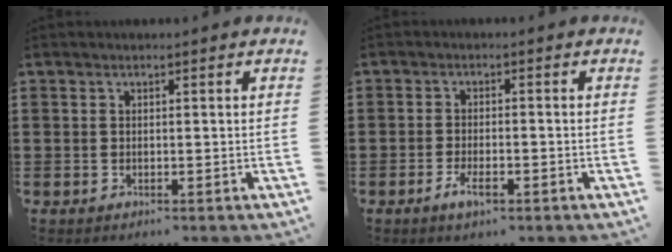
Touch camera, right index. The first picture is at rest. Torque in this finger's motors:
{"motor_torque": [0.08, -0.10, 0.17, 0.01]}